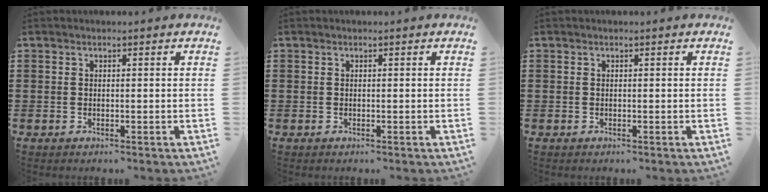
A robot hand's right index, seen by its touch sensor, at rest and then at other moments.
{"total": 0.0}
{"total": 0.0}